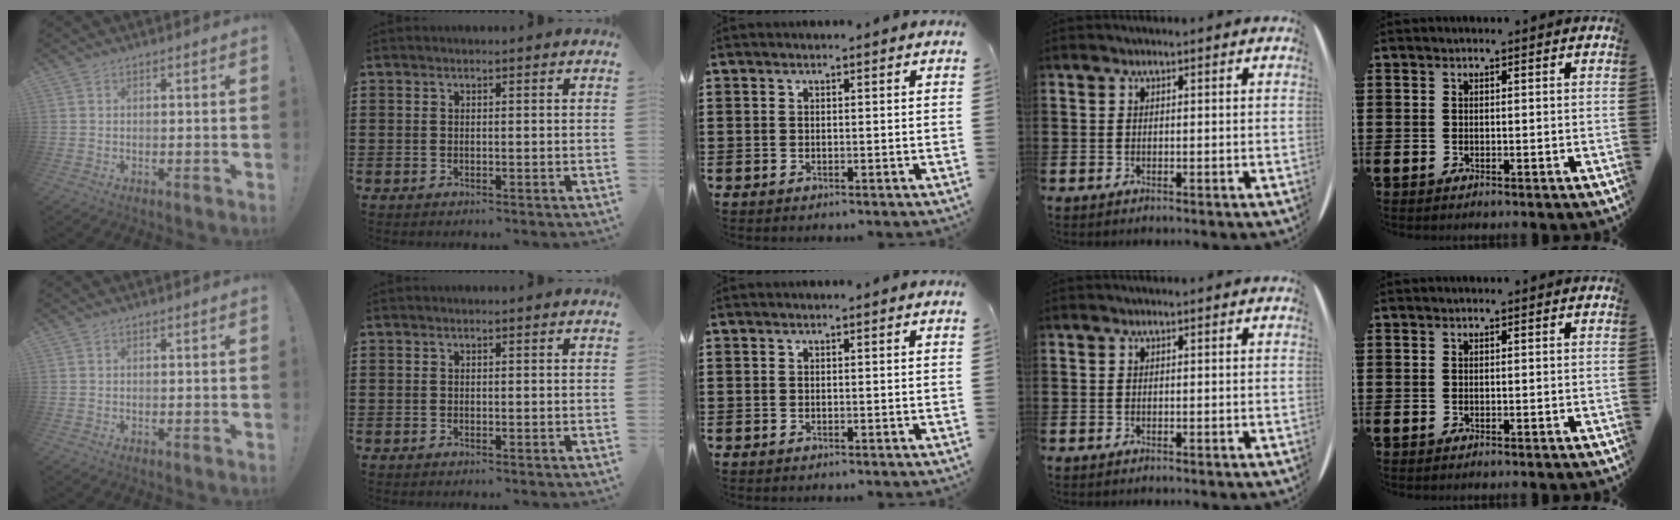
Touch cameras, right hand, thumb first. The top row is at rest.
{}